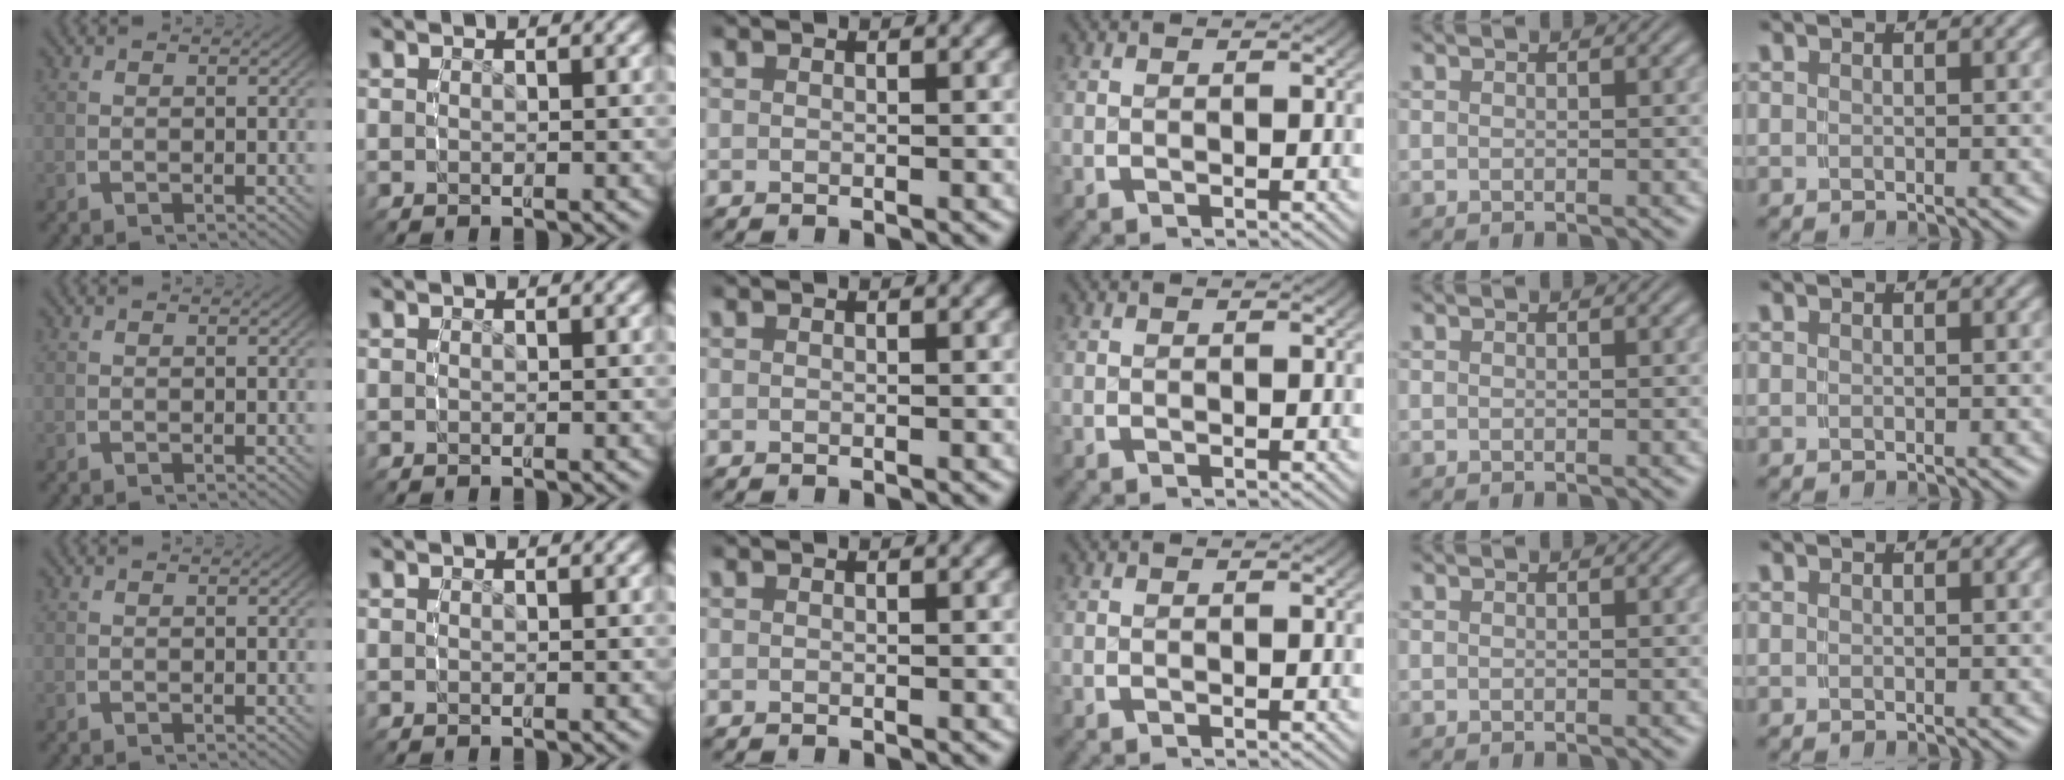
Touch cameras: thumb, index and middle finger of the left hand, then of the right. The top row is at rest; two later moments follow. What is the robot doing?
{"motion": "reach", "object": "shorts"}